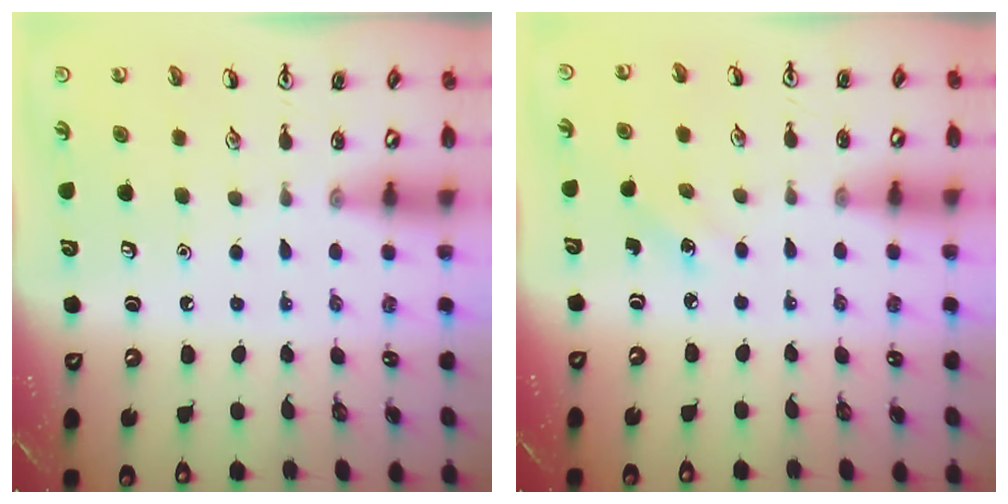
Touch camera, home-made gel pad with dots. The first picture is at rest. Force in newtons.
{"total": 1.9, "press": 1.7, "slide": 0.8}